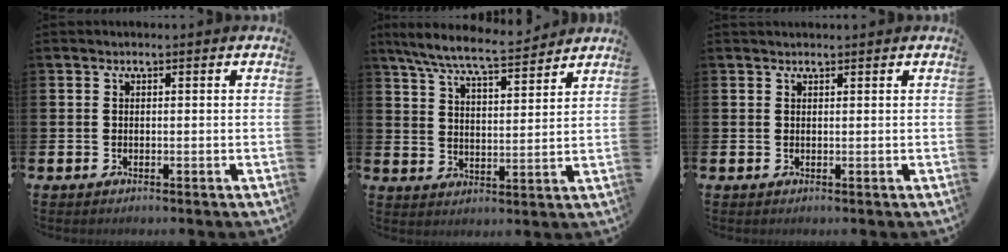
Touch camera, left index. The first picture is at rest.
{"total": 8.1, "force": [7.6, 0.6, 2.8], "torque": [-0.084, -0.039, 0.136]}
{"total": 0.8, "force": [0.8, 0.0, 0.1], "torque": [0.006, -0.003, 0.013]}